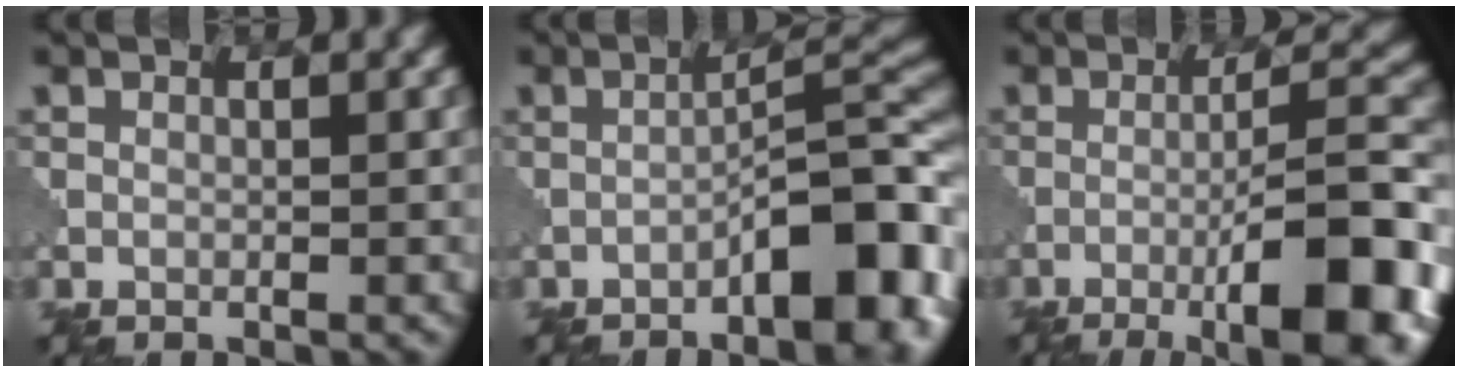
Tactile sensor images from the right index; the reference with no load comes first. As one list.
[{"total": 9.6, "force": [-4.7, 3.0, 7.9], "torque": [-0.099, 0.016, -0.069]}, {"total": 12.0, "force": [-5.5, 2.5, 10.3], "torque": [-0.137, 0.011, -0.081]}]